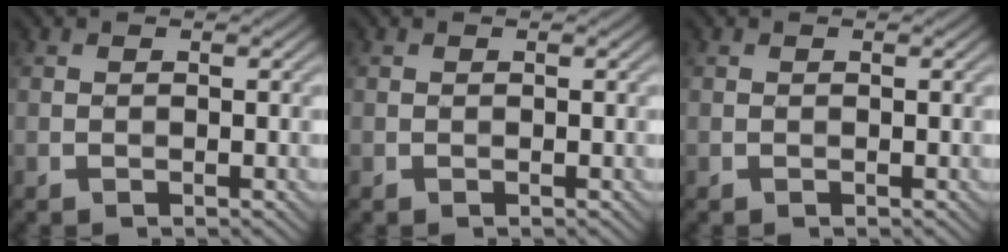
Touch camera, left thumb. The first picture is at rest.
{"total": 0.0}
{"total": 0.0}